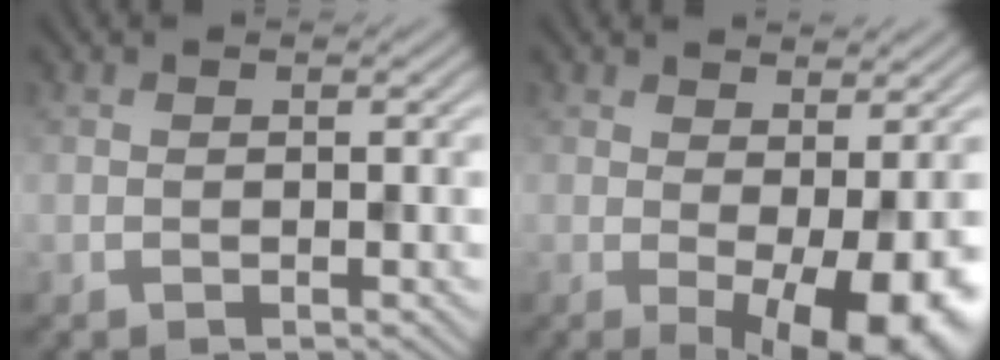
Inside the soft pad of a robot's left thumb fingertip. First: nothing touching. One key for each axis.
{"total": 8.2, "fx": -0.8, "fy": 3.4, "fz": 7.5, "tx": -0.103, "ty": -0.013, "tz": -0.001}